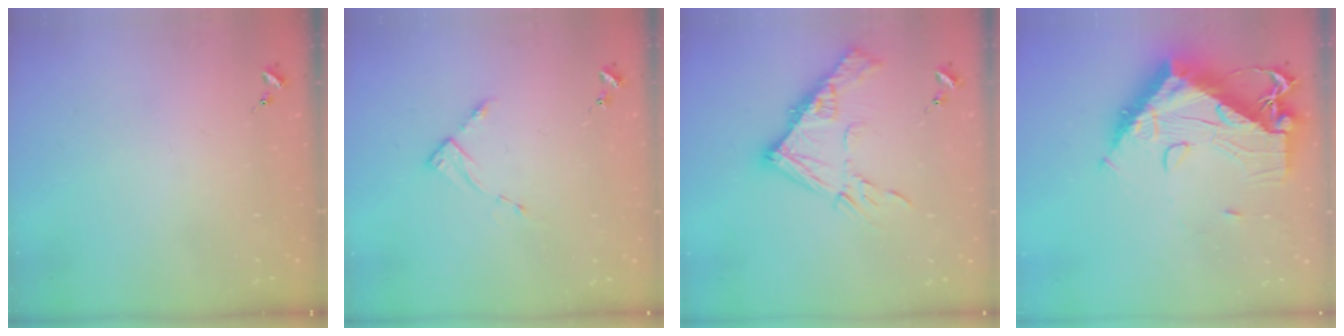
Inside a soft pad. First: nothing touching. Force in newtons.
{"total": 2.8, "press": 2.8, "slide": 0.4}
{"total": 14.5, "press": 14.4, "slide": 1.6}
{"total": 18.2, "press": 18.1, "slide": 1.9}